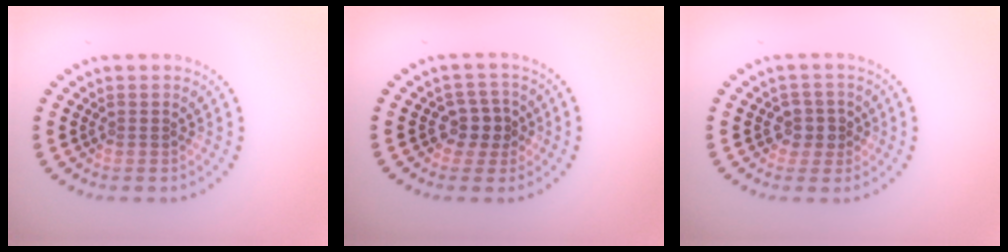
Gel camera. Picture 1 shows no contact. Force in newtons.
{"total": 2.3, "press": 2.1, "slide": 0.9}
{"total": 1.8, "press": 1.7, "slide": 0.5}